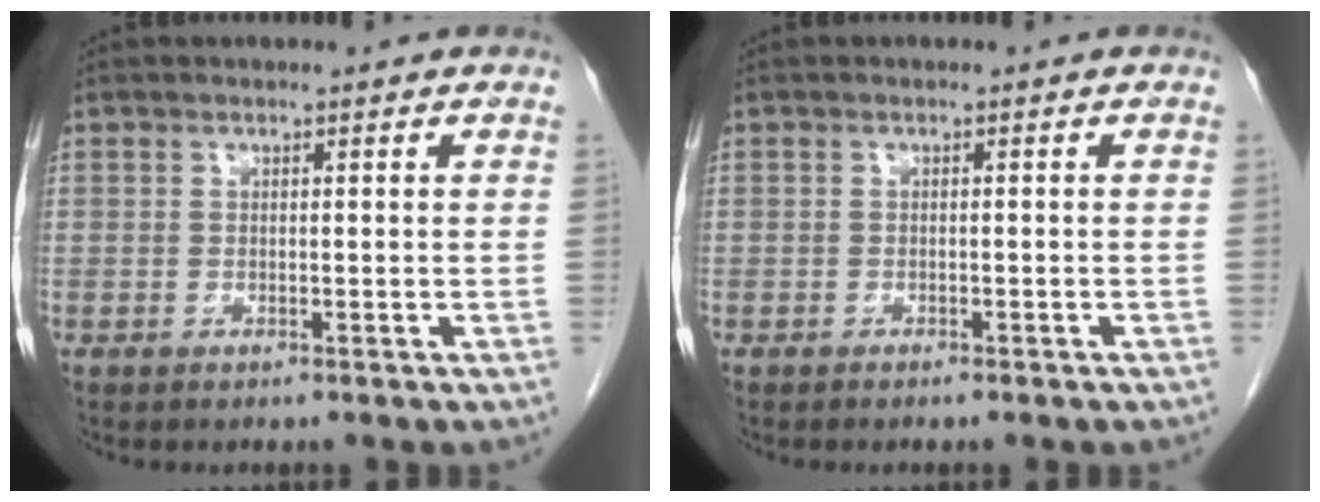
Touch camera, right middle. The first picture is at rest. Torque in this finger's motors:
{"motor_torque": [-0.42, 0.03, -0.03, -0.01]}